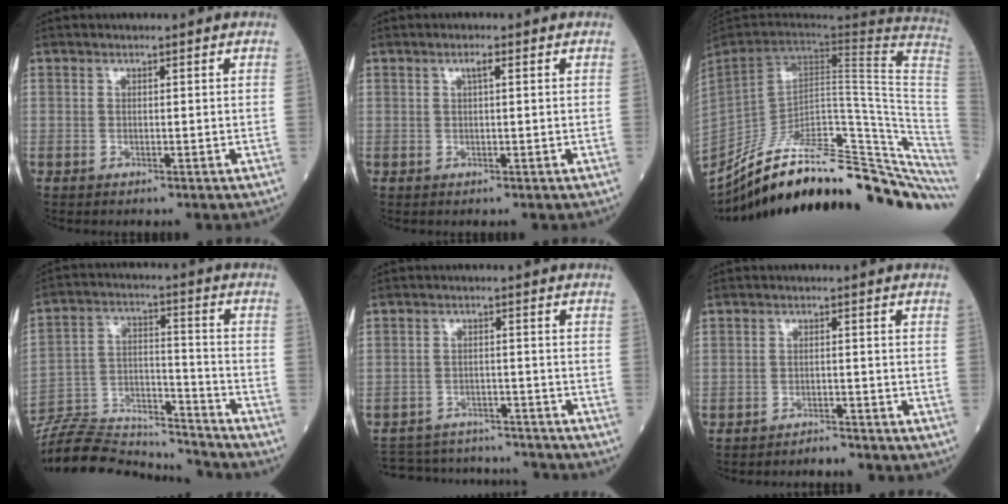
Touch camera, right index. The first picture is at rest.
{"total": 1.3, "force": [0.5, 0.1, 1.2], "torque": [-0.022, 0.002, 0.007]}
{"total": 36.3, "force": [-29.2, 5.4, 20.8], "torque": [-0.236, -0.026, -0.409]}
{"total": 19.4, "force": [-18.9, 2.3, 3.9], "torque": [-0.092, 0.023, -0.306]}
{"total": 14.6, "force": [-13.8, 3.7, 3.1], "torque": [-0.057, 0.013, -0.186]}
{"total": 2.5, "force": [-2.5, 0.4, -0.2], "torque": [0.005, -0.005, -0.036]}